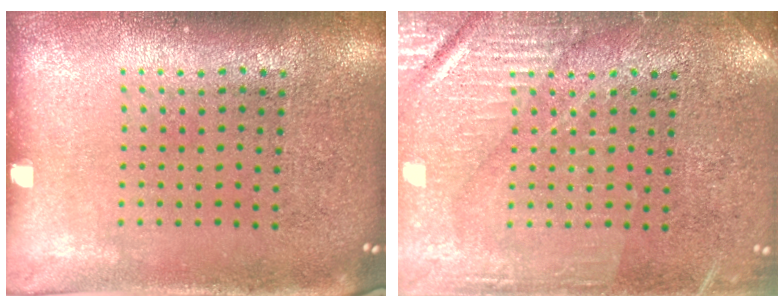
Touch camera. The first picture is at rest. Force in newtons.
{"total": 4.1, "press": 4.1, "slide": 0.7}